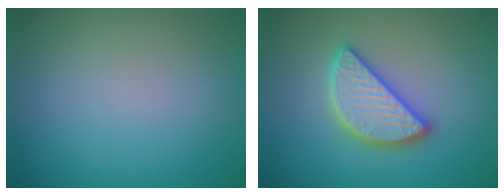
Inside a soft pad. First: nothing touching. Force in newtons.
{"total": 4.7, "press": 4.7, "slide": 0.4}